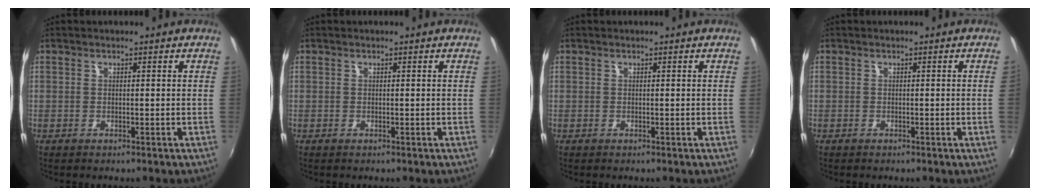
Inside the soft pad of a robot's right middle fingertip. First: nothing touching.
{"total": 0.0}
{"total": 0.0}
{"total": 0.6, "force": [0.0, -0.4, 0.5], "torque": [-0.001, -0.004, 0.000]}